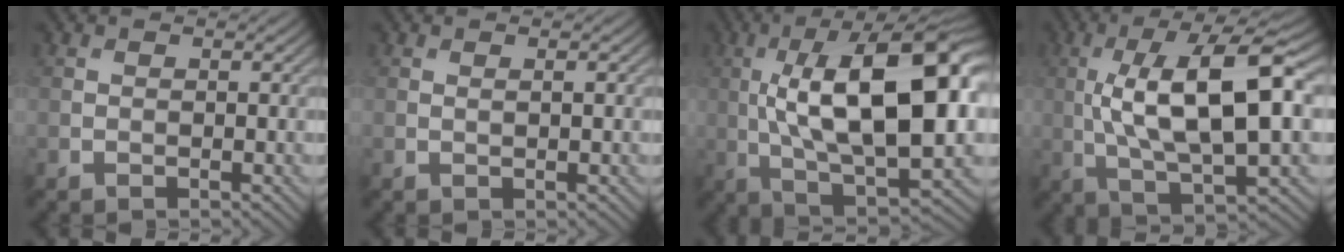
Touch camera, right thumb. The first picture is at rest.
{"total": 0.7, "force": [0.2, 0.1, 0.6], "torque": [-0.011, 0.003, 0.003]}
{"total": 19.3, "force": [2.0, 7.2, 17.8], "torque": [-0.280, 0.018, 0.034]}
{"total": 14.1, "force": [1.2, 4.6, 13.2], "torque": [-0.236, 0.004, 0.020]}